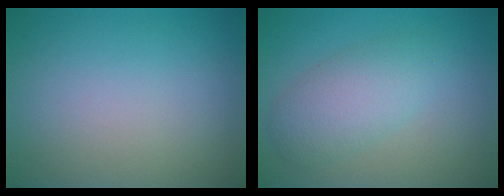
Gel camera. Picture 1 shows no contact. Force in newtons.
{"total": 4.0, "press": 4.0, "slide": 0.3}